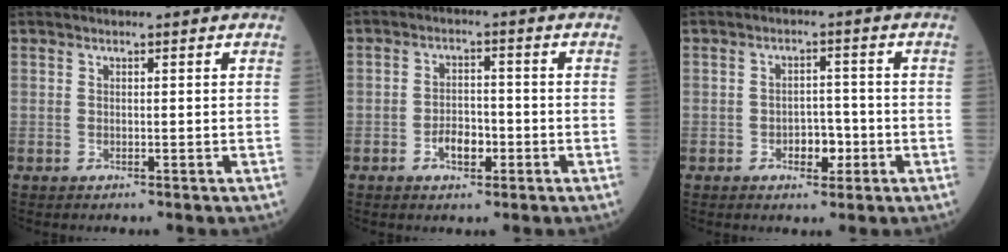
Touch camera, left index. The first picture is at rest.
{"total": 4.1, "force": [-1.9, 2.2, 2.8], "torque": [-0.047, 0.007, -0.033]}
{"total": 3.9, "force": [-1.6, 2.2, 2.7], "torque": [-0.033, 0.007, -0.024]}